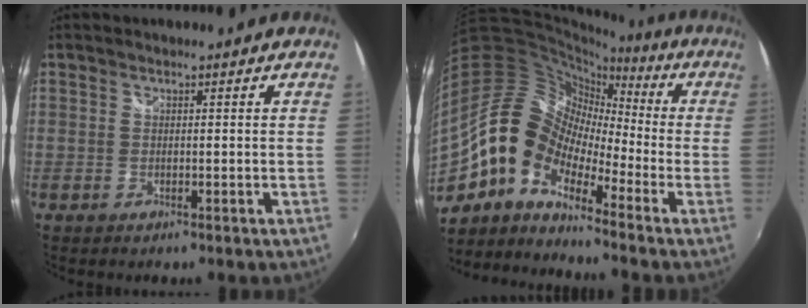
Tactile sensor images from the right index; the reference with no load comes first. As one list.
[{"total": 12.7, "force": [-7.0, 7.5, 7.5], "torque": [-0.126, 0.021, -0.158]}]